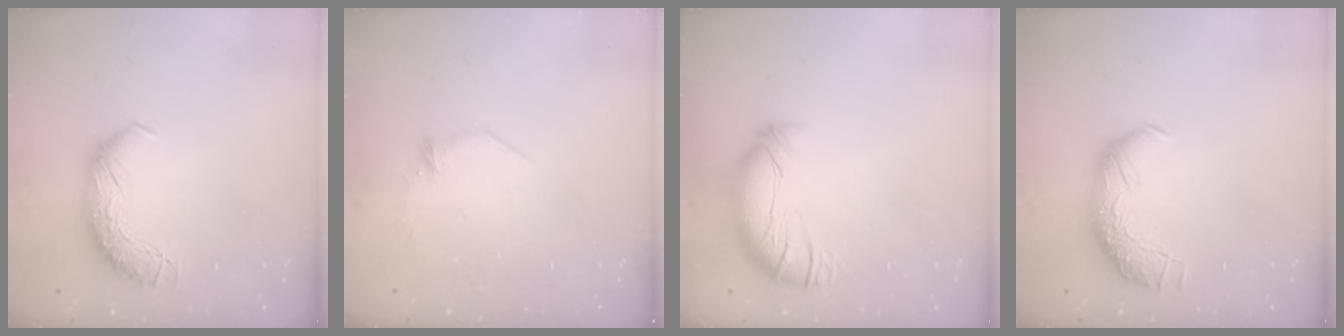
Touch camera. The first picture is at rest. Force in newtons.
{"total": 7.5, "press": 7.4, "slide": 0.8}
{"total": 3.8, "press": 3.3, "slide": 1.9}
{"total": 2.4, "press": 0.9, "slide": 2.2}